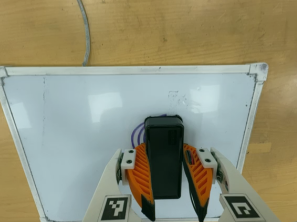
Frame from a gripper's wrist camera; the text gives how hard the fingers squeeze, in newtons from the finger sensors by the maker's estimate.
{"total": 10.6, "left": 10.4, "right": 10.8}